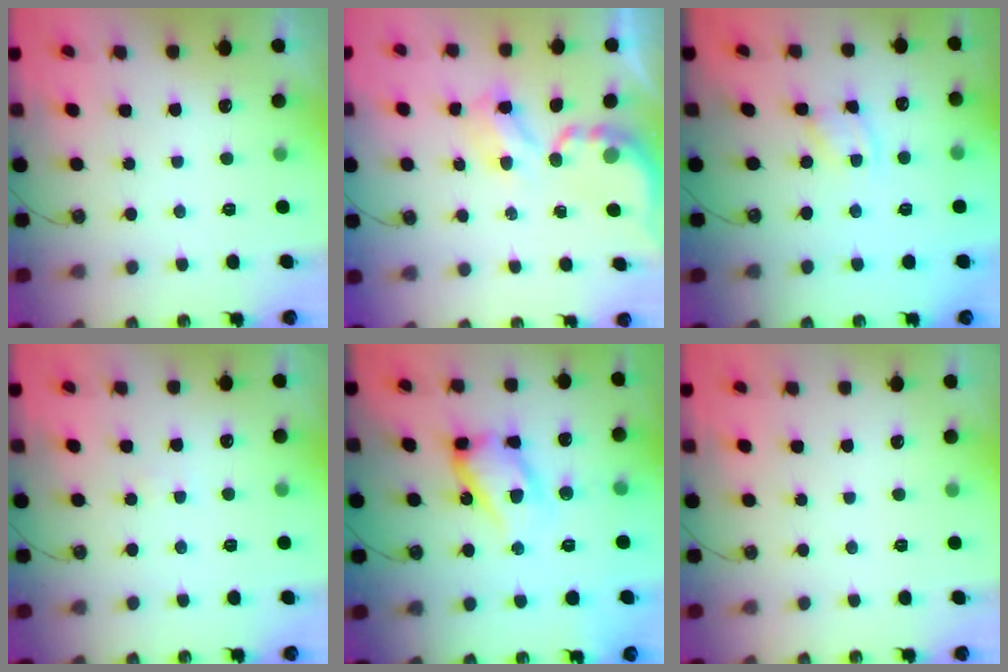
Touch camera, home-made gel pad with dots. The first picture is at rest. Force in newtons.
{"total": 4.1, "press": 4.1, "slide": 0.2}
{"total": 1.9, "press": 1.8, "slide": 0.3}
{"total": 0.9, "press": 0.9, "slide": 0.1}
{"total": 14.5, "press": 14.5, "slide": 0.7}
{"total": 0.0}